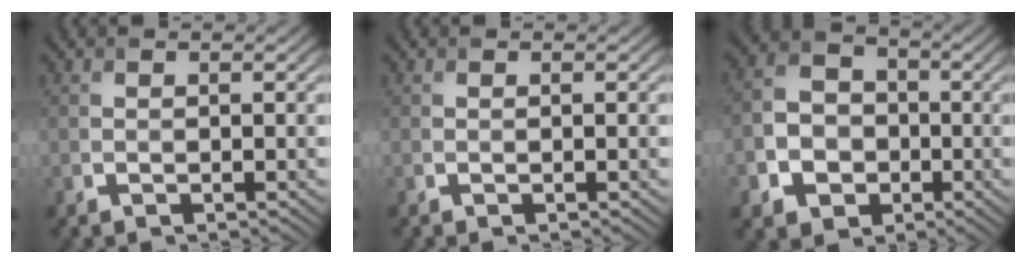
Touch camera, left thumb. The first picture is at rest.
{"total": 0.0}
{"total": 7.3, "force": [-2.6, 6.0, 3.2], "torque": [-0.076, -0.018, -0.058]}